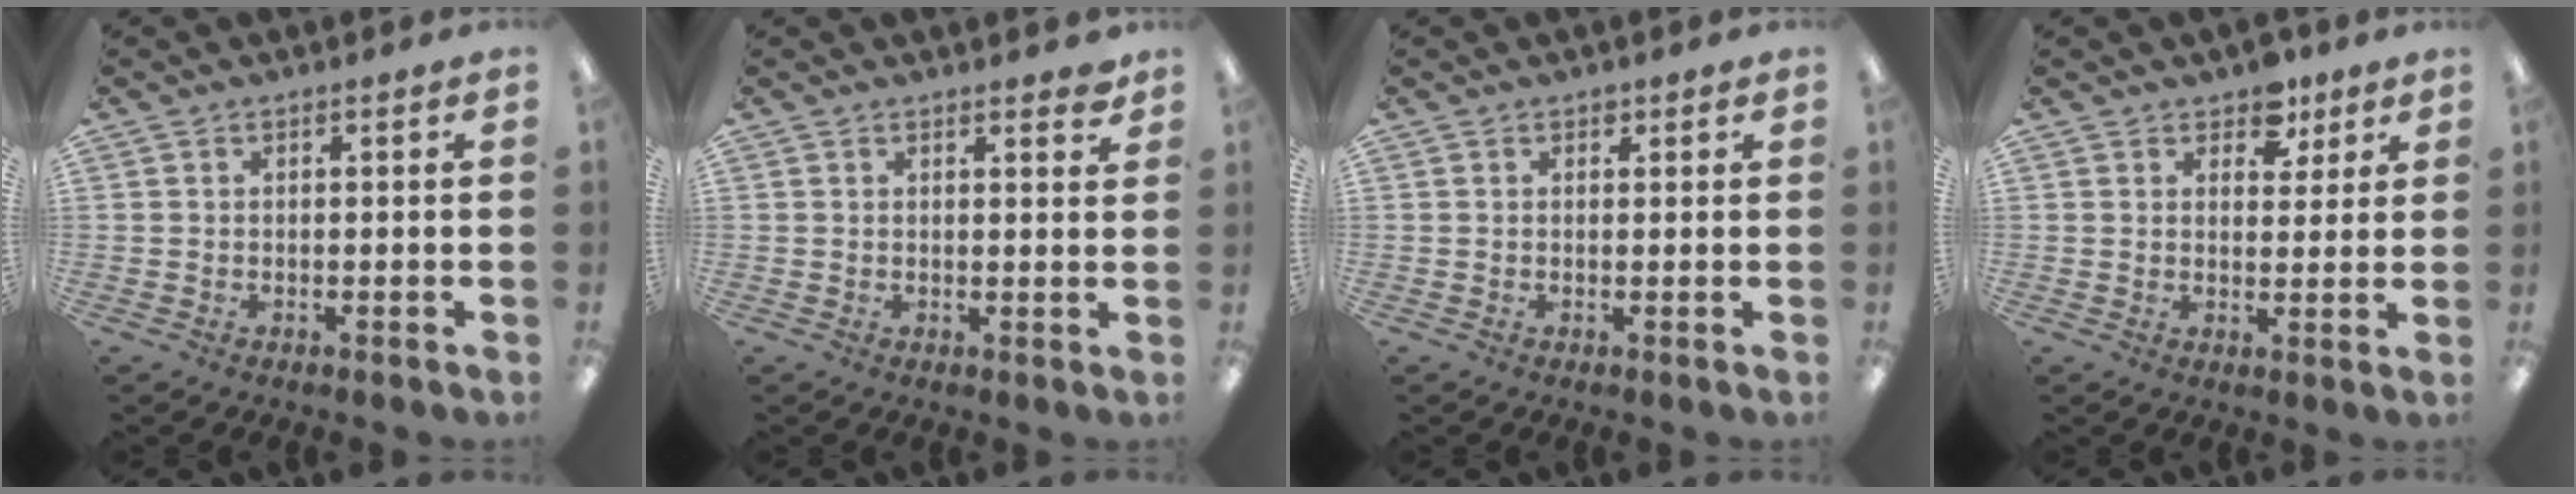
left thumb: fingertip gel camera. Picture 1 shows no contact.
{"total": 1.8, "force": [1.6, 0.5, 0.7], "torque": [-0.001, -0.006, 0.026]}
{"total": 1.0, "force": [0.7, 0.7, 0.3], "torque": [0.002, 0.000, 0.010]}
{"total": 6.0, "force": [4.3, 3.7, 2.0], "torque": [-0.015, -0.020, 0.072]}